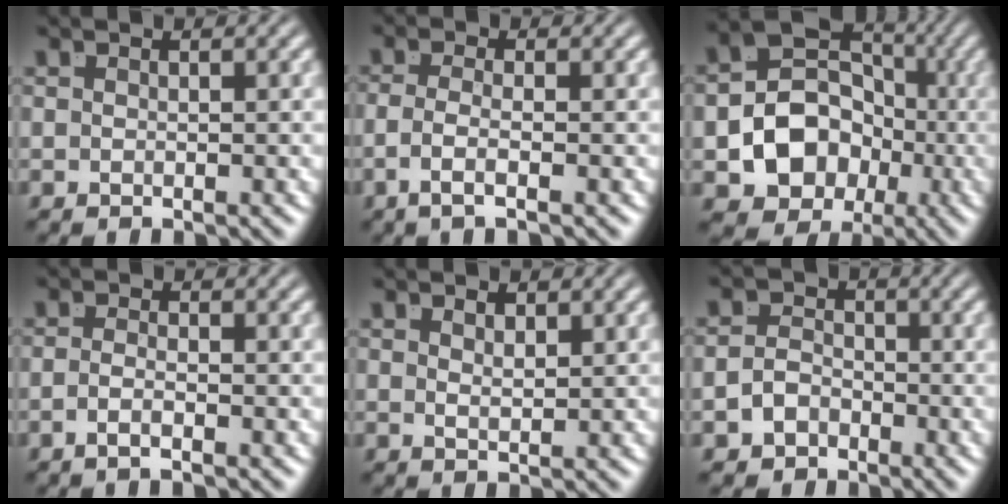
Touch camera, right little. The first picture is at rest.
{"total": 2.6, "force": [-1.2, 0.1, 2.3], "torque": [-0.052, -0.017, -0.014]}
{"total": 13.0, "force": [-1.3, 11.2, 6.4], "torque": [-0.153, -0.060, -0.009]}
{"total": 1.9, "force": [-1.4, -0.5, 1.2], "torque": [-0.024, -0.009, -0.022]}
{"total": 1.3, "force": [0.8, -0.8, 0.6], "torque": [-0.007, -0.011, 0.025]}
{"total": 4.3, "force": [-2.1, 3.7, 0.7], "torque": [-0.017, -0.021, -0.035]}